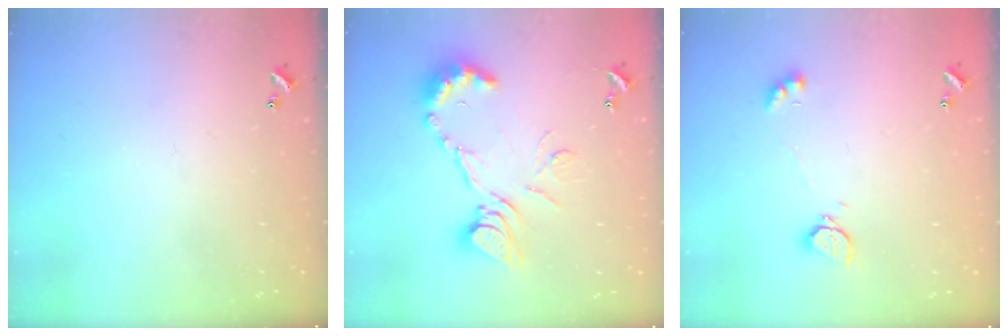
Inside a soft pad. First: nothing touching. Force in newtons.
{"total": 12.1, "press": 12.1, "slide": 0.5}
{"total": 2.0, "press": 1.9, "slide": 0.5}